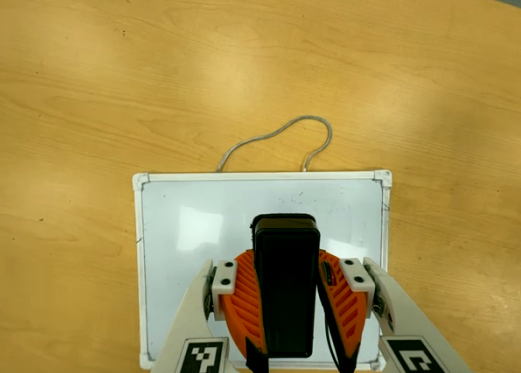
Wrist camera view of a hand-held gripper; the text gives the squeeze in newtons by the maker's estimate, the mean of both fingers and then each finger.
{"total": 6.6, "left": 5.8, "right": 7.5}